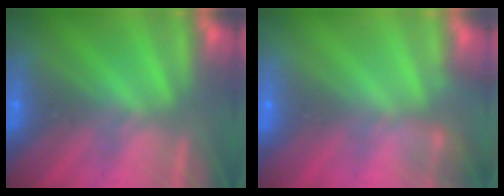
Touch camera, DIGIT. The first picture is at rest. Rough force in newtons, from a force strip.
{"total": 1.8}